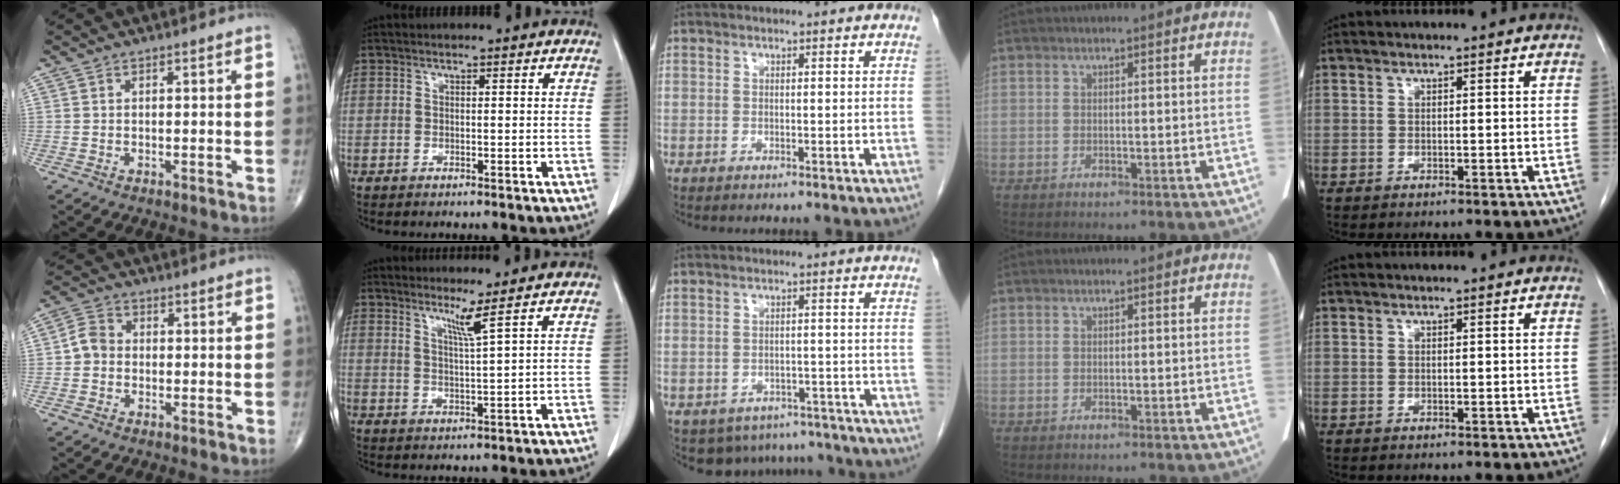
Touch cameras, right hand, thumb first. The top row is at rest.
{"thumb": {"total": 4.2, "force": [-0.5, 3.6, 2.1], "torque": [-0.028, 0.014, -0.017]}, "index": {"total": 2.9, "force": [1.9, -1.3, 1.8], "torque": [-0.034, -0.020, 0.040]}, "middle": {"total": 8.6, "force": [-7.1, 4.7, 1.0], "torque": [-0.005, 0.012, -0.082]}}